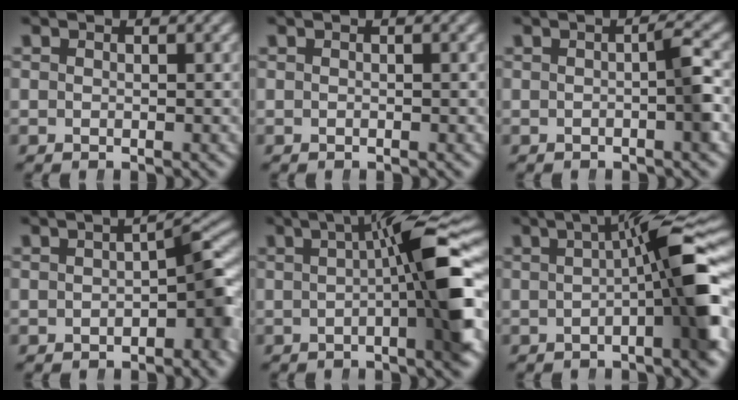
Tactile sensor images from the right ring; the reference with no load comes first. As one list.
[{"total": 0.0}, {"total": 2.2, "force": [-0.4, -0.1, 2.2], "torque": [-0.026, 0.006, -0.009]}, {"total": 3.6, "force": [-1.1, 0.9, 3.3], "torque": [-0.040, 0.003, -0.015]}, {"total": 9.1, "force": [0.1, 1.1, 9.0], "torque": [-0.133, 0.018, -0.002]}, {"total": 8.1, "force": [-0.1, 1.1, 8.0], "torque": [-0.122, 0.017, -0.005]}]